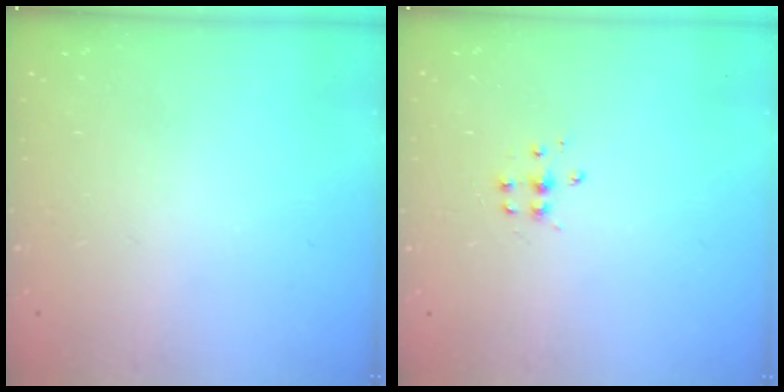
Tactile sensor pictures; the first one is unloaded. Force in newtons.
{"total": 4.5, "press": 4.5, "slide": 0.4}